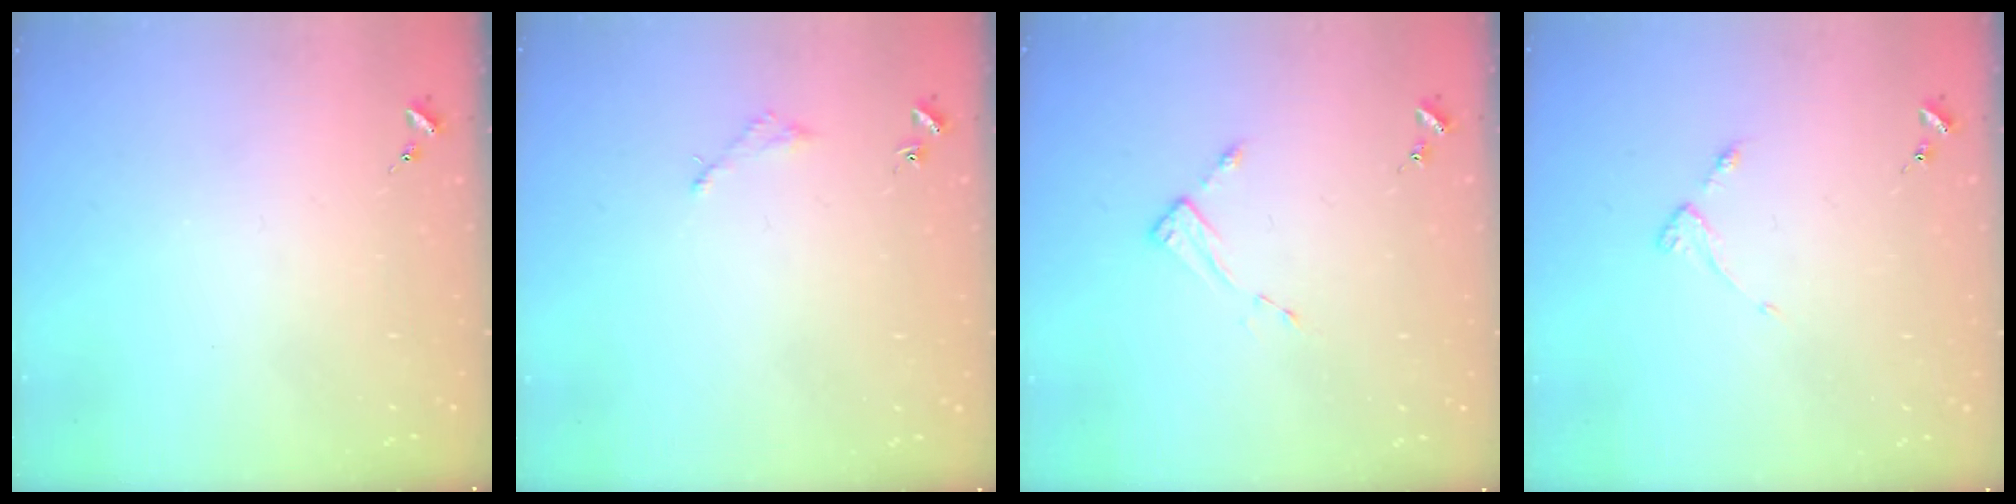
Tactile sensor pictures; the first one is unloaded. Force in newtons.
{"total": 2.0, "press": 2.0, "slide": 0.2}
{"total": 2.8, "press": 2.7, "slide": 0.3}
{"total": 3.4, "press": 3.3, "slide": 0.5}